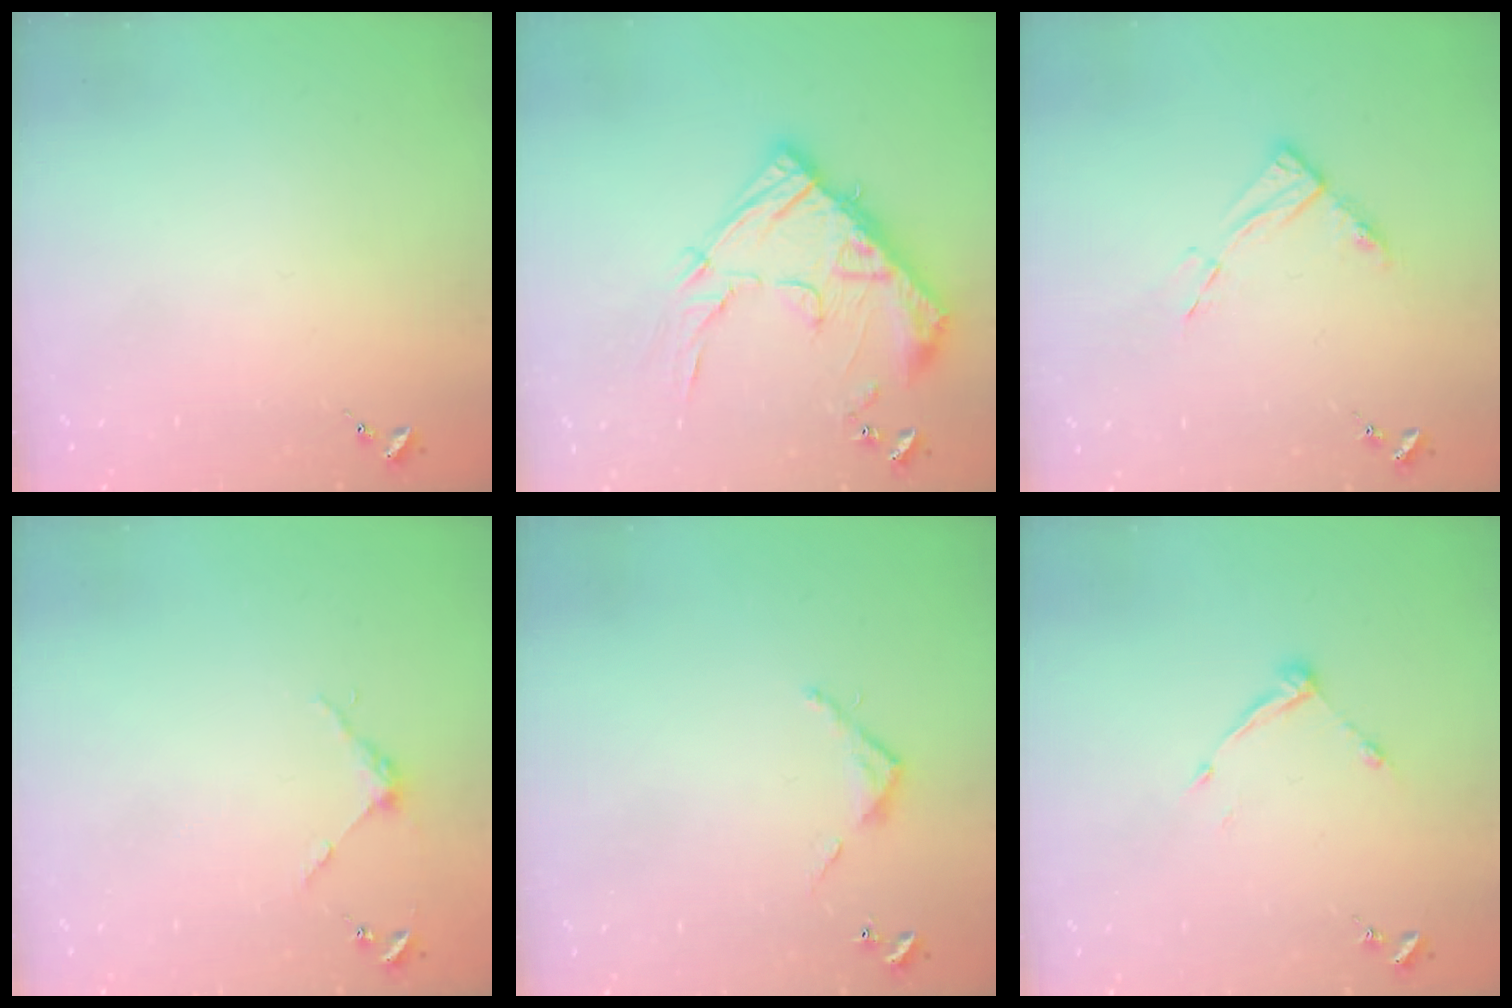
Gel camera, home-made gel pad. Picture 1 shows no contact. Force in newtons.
{"total": 19.3, "press": 19.2, "slide": 2.0}
{"total": 8.7, "press": 8.6, "slide": 0.9}
{"total": 3.7, "press": 3.7, "slide": 0.3}
{"total": 3.7, "press": 3.7, "slide": 0.2}
{"total": 7.3, "press": 7.3, "slide": 0.5}